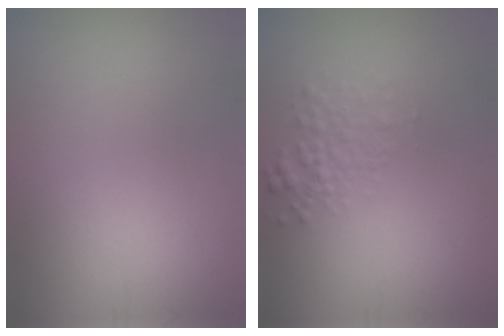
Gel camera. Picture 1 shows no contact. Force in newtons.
{"total": 2.0, "press": 2.0, "slide": 0.1}